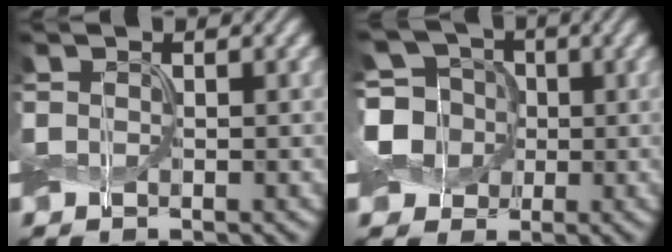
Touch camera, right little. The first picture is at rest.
{"total": 6.8, "force": [-0.3, 6.0, 3.1], "torque": [-0.071, 0.017, -0.038]}